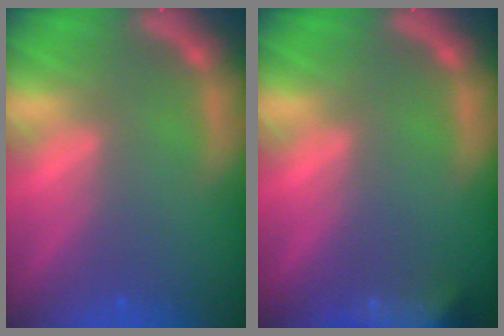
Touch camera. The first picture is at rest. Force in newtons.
{"total": 8.5}